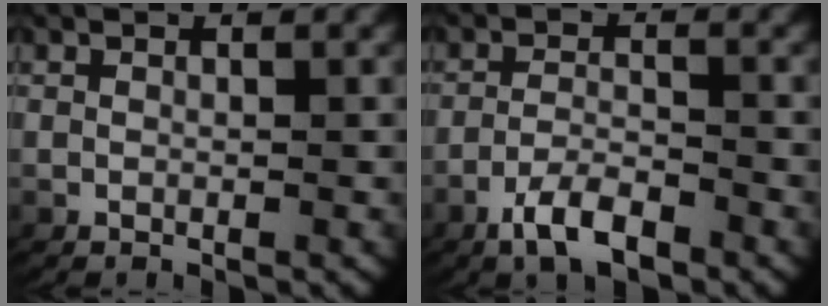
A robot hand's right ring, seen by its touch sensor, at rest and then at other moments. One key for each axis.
{"total": 4.1, "fx": -2.9, "fy": 1.6, "fz": 2.5, "tx": -0.045, "ty": -0.006, "tz": -0.049}